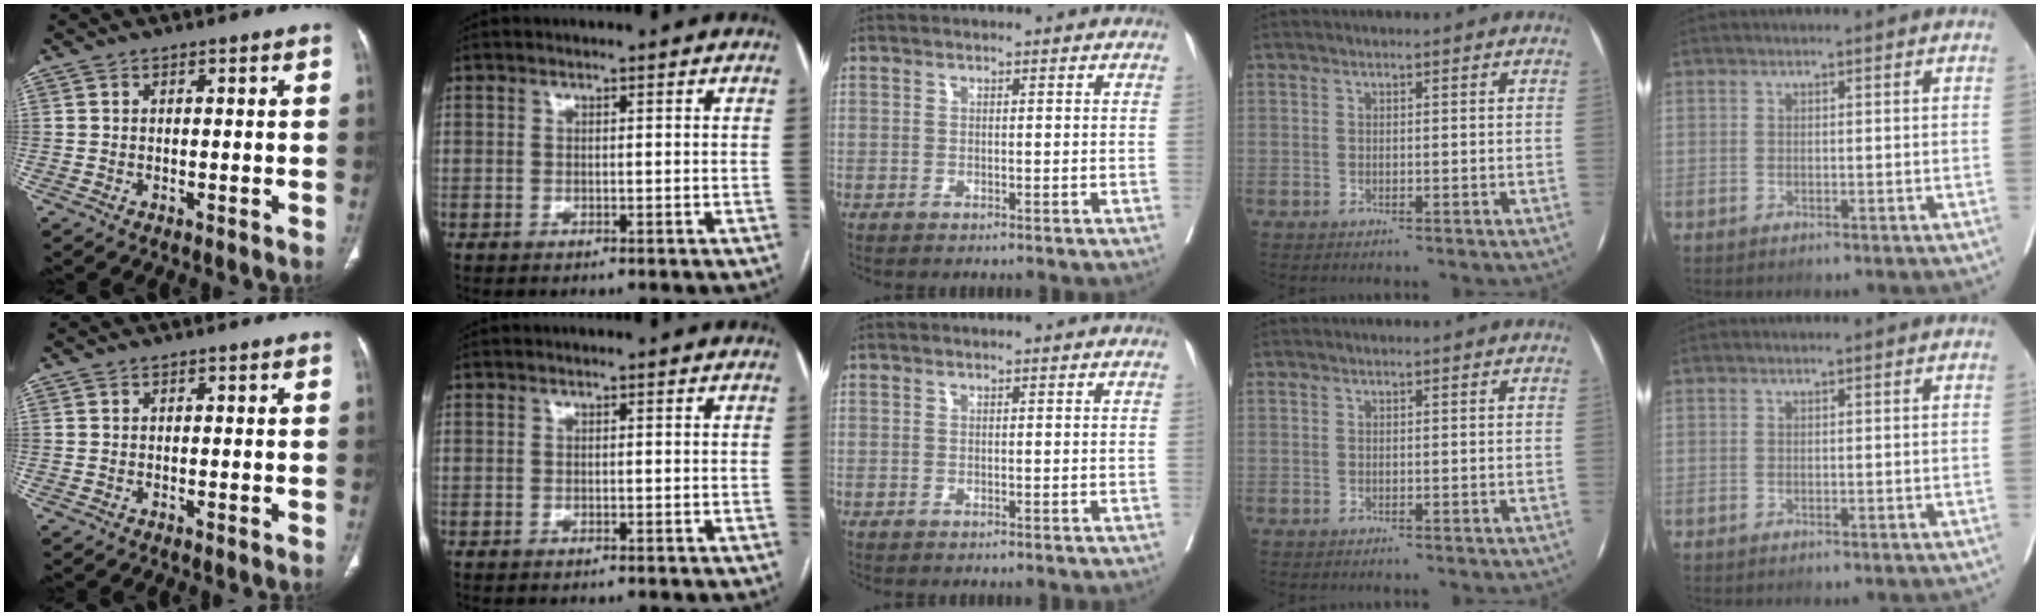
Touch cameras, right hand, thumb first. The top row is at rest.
{}